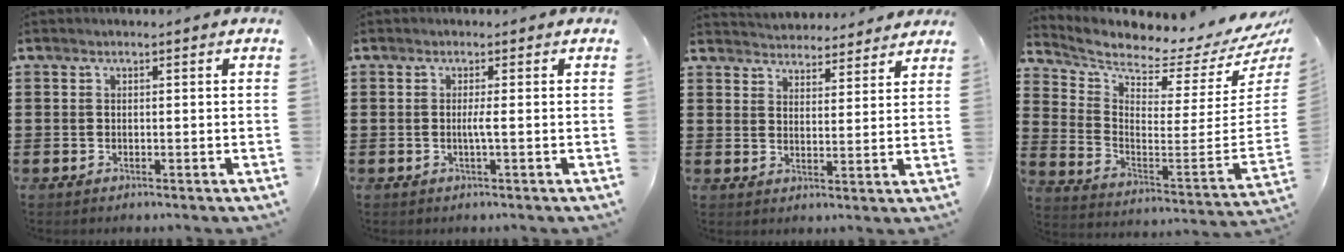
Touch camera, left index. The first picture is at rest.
{"total": 1.5, "force": [-0.2, -0.4, 1.5], "torque": [-0.027, -0.005, -0.006]}
{"total": 3.9, "force": [3.8, 0.5, -0.2], "torque": [-0.011, -0.021, 0.068]}
{"total": 2.9, "force": [2.6, 0.2, 1.4], "torque": [-0.041, -0.060, 0.033]}